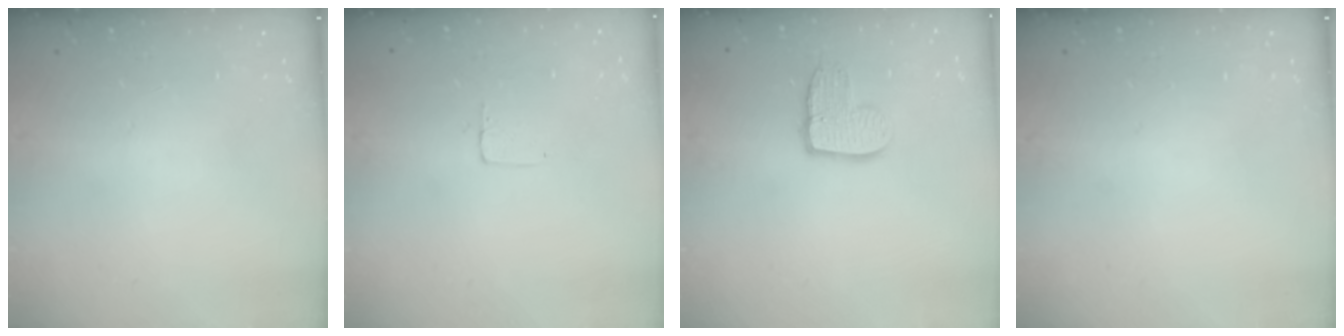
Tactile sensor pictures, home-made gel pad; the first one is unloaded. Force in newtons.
{"total": 3.5, "press": 3.5, "slide": 0.2}
{"total": 9.2, "press": 9.2, "slide": 0.2}
{"total": 0.0}